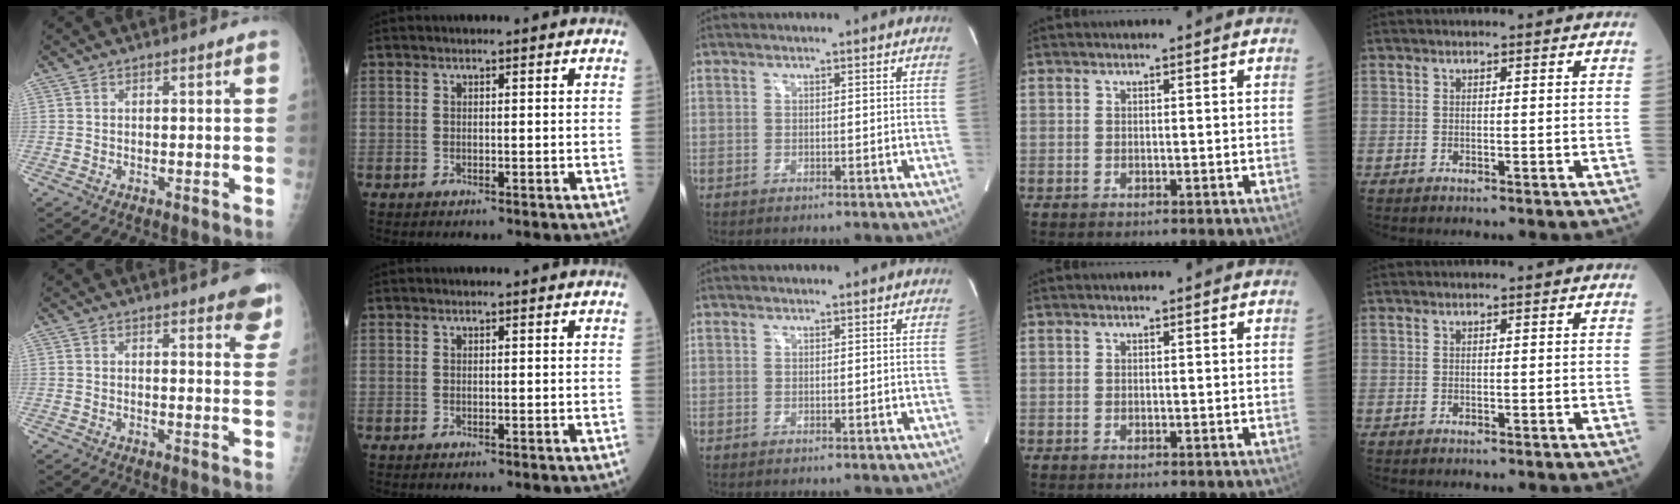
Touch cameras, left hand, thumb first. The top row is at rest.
{"thumb": {"total": 7.2, "force": [5.2, 2.3, 4.5], "torque": [-0.026, -0.021, 0.053]}}